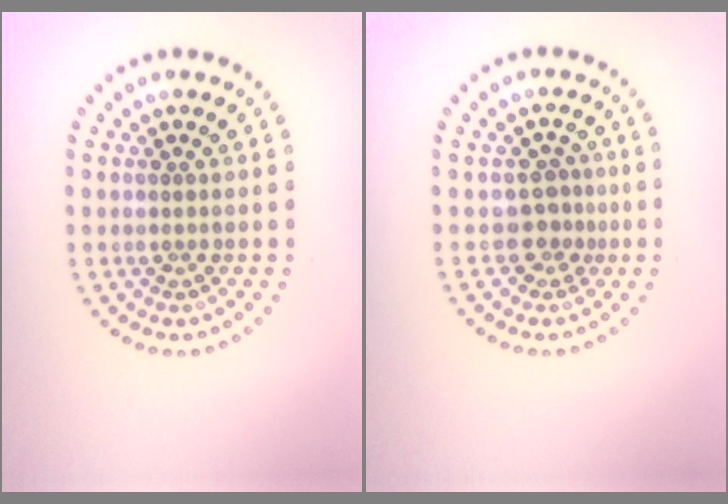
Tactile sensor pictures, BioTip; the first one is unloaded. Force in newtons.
{"total": 2.2, "press": 1.6, "slide": 1.6}